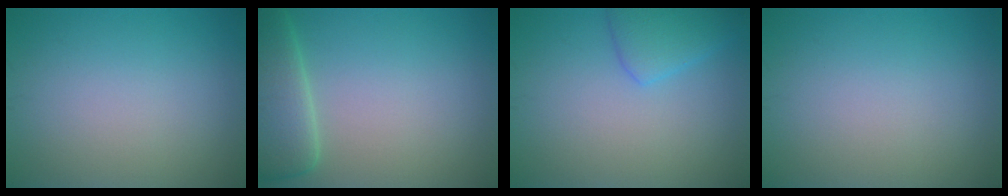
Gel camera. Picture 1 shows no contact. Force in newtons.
{"total": 5.0, "press": 4.9, "slide": 0.7}
{"total": 2.8, "press": 2.7, "slide": 0.2}
{"total": 0.0}